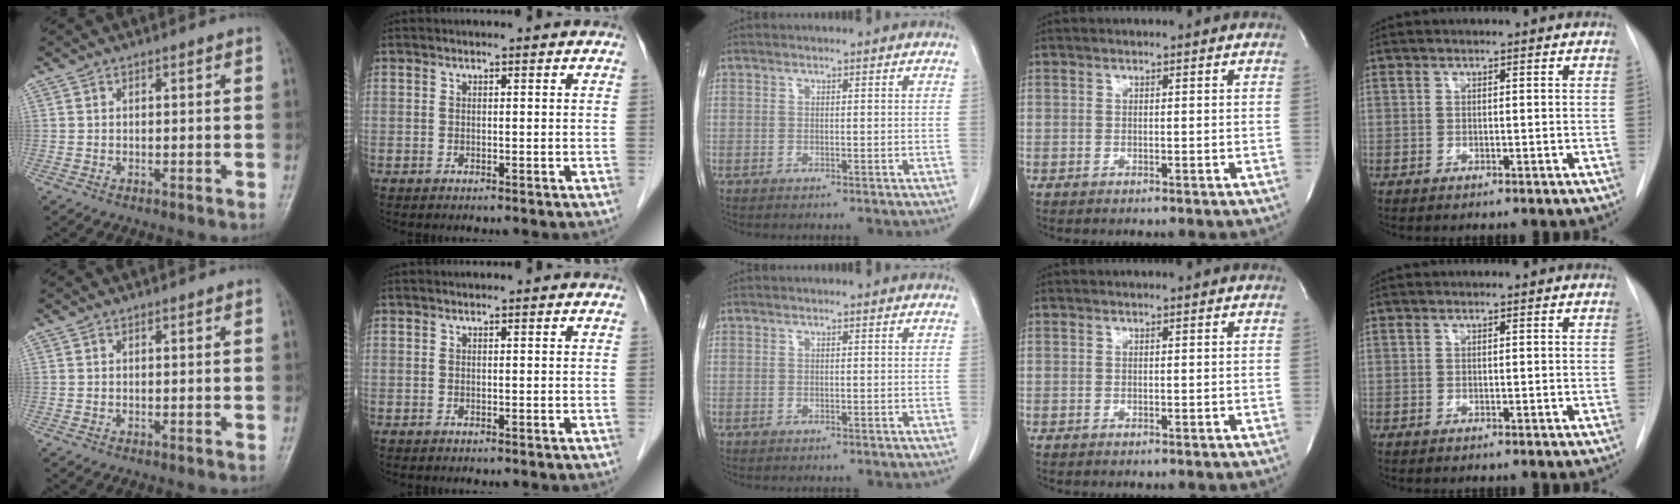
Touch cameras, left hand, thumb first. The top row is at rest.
{}